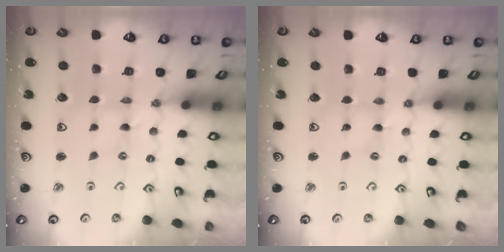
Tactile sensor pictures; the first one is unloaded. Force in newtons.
{"total": 0.0}